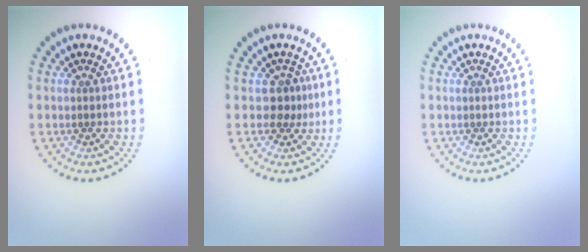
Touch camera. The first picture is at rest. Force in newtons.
{"total": 1.8, "press": 1.3, "slide": 1.1}
{"total": 0.0}